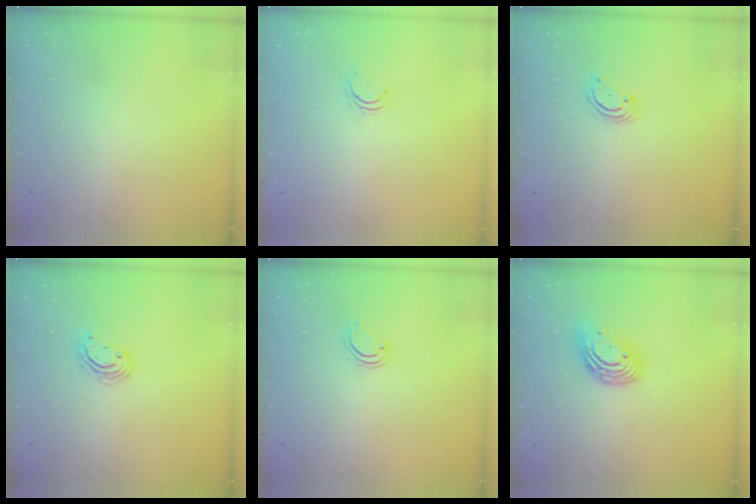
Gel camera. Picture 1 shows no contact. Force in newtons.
{"total": 4.0, "press": 3.9, "slide": 0.4}
{"total": 2.9, "press": 2.9, "slide": 0.3}
{"total": 3.6, "press": 3.6, "slide": 0.2}
{"total": 4.3, "press": 4.3, "slide": 0.3}
{"total": 10.7, "press": 10.7, "slide": 0.8}